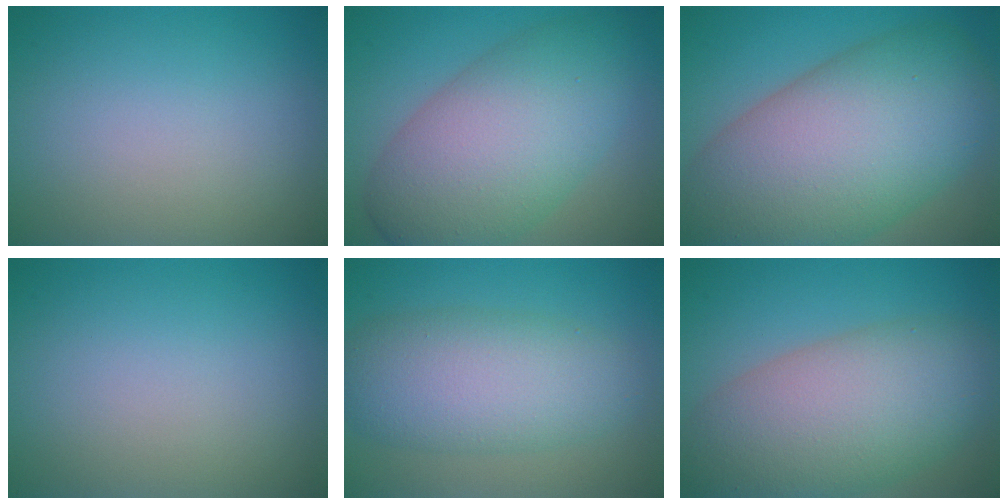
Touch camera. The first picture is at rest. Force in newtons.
{"total": 10.7, "press": 10.7, "slide": 0.2}
{"total": 15.7, "press": 15.6, "slide": 0.7}
{"total": 0.0}
{"total": 7.2, "press": 7.2, "slide": 0.1}
{"total": 10.6, "press": 10.6, "slide": 0.3}